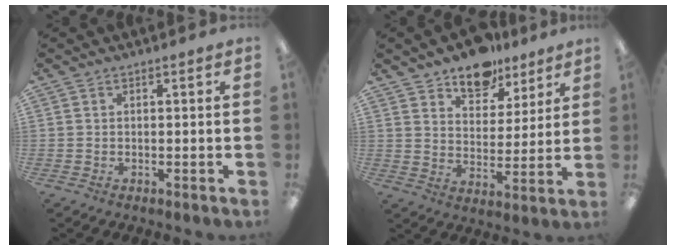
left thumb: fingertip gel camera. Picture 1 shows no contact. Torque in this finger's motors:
{"motor_torque": [0.29, 0.19, 0.00, -0.41, 0.06]}